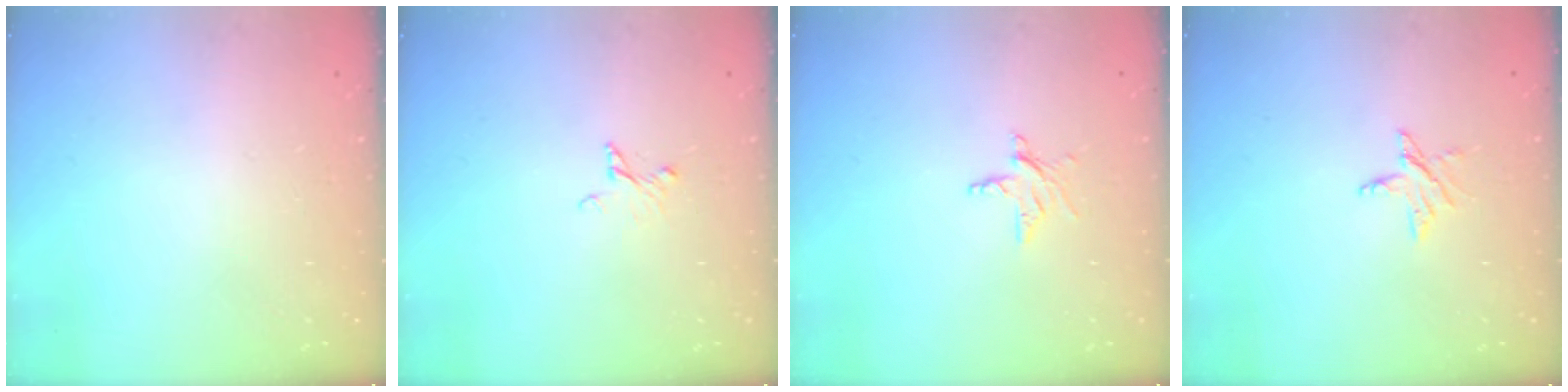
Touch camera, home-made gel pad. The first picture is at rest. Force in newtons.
{"total": 2.8, "press": 2.7, "slide": 0.3}
{"total": 3.8, "press": 3.8, "slide": 0.3}
{"total": 3.7, "press": 3.7, "slide": 0.2}